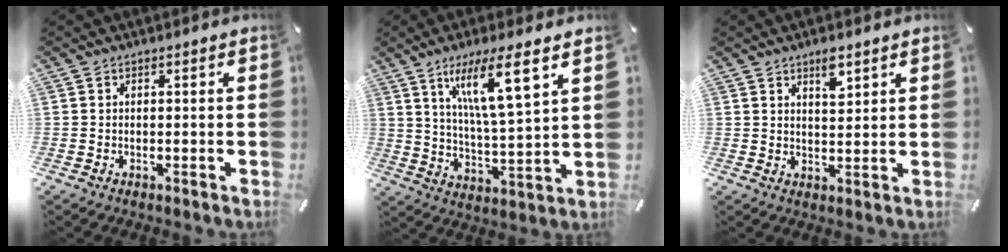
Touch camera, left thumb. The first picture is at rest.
{"total": 14.0, "force": [8.4, 2.6, 10.9], "torque": [-0.200, -0.026, 0.135]}
{"total": 4.9, "force": [3.3, 2.1, 3.0], "torque": [-0.034, -0.018, 0.052]}